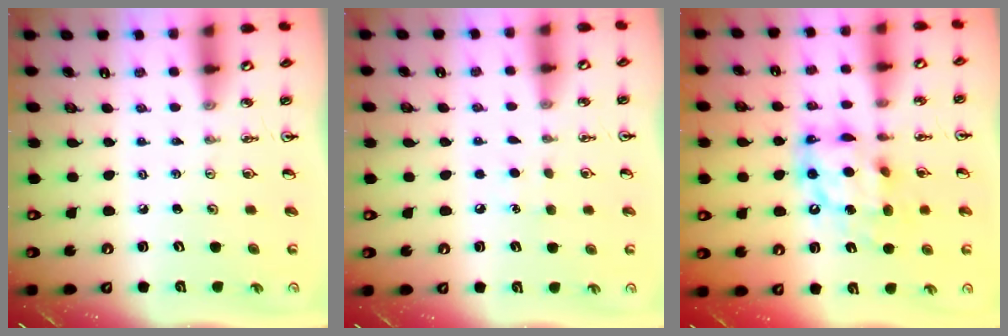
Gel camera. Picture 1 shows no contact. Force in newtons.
{"total": 5.2, "press": 5.1, "slide": 0.6}
{"total": 13.3, "press": 13.3, "slide": 1.1}